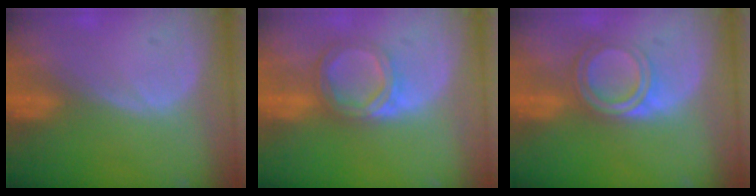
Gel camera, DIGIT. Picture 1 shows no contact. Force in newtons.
{"total": 5.6, "press": 5.2, "slide": 1.9}
{"total": 5.7, "press": 5.1, "slide": 2.5}